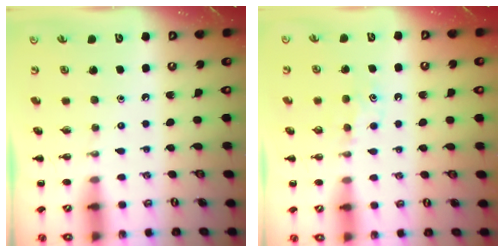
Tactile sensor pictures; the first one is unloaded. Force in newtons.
{"total": 4.9, "press": 4.7, "slide": 1.4}